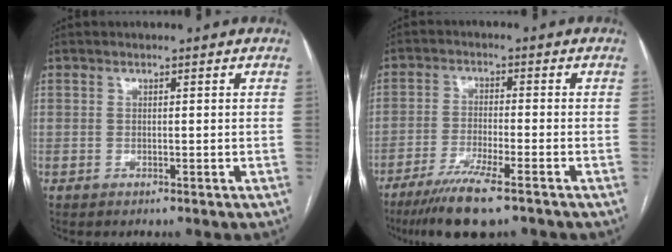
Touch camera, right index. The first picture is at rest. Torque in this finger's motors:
{"motor_torque": [1.36, -0.32, 0.28, 0.11]}